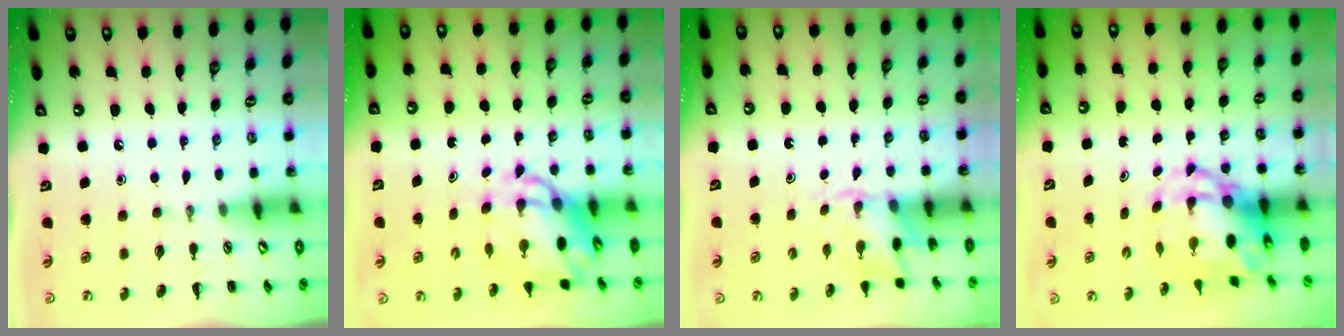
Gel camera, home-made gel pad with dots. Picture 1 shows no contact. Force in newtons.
{"total": 7.9, "press": 7.6, "slide": 2.2}
{"total": 2.8, "press": 2.6, "slide": 1.0}
{"total": 5.8, "press": 5.6, "slide": 1.7}